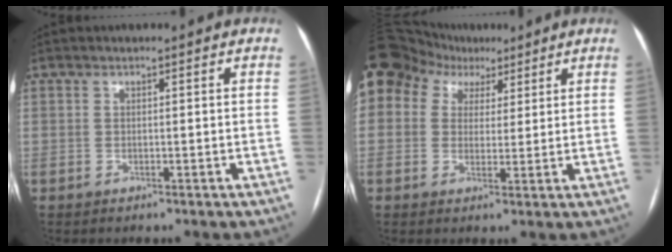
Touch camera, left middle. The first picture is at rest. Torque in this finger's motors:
{"motor_torque": [1.43, -0.71, 1.06, 0.21]}